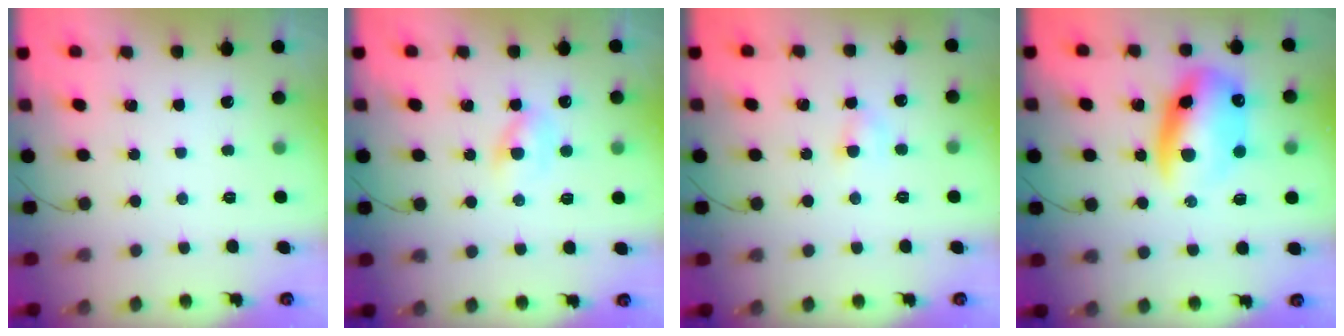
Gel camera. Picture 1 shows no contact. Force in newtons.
{"total": 2.7, "press": 2.5, "slide": 0.9}
{"total": 3.5, "press": 3.3, "slide": 1.0}
{"total": 14.5, "press": 14.1, "slide": 3.4}